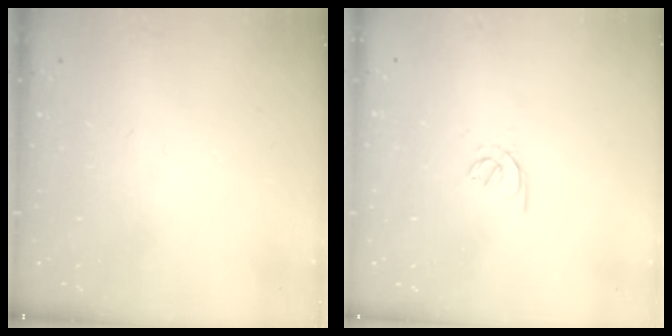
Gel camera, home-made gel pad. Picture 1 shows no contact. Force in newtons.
{"total": 2.4, "press": 2.4, "slide": 0.5}